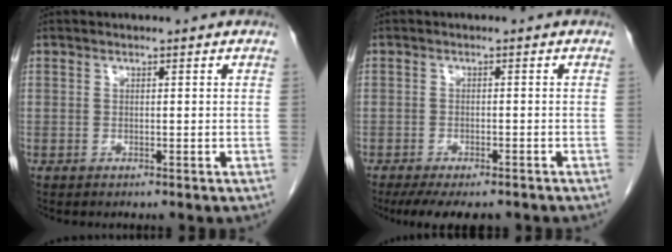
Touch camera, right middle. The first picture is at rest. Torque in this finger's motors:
{"motor_torque": [0.86, -0.88, 0.01, 0.00]}